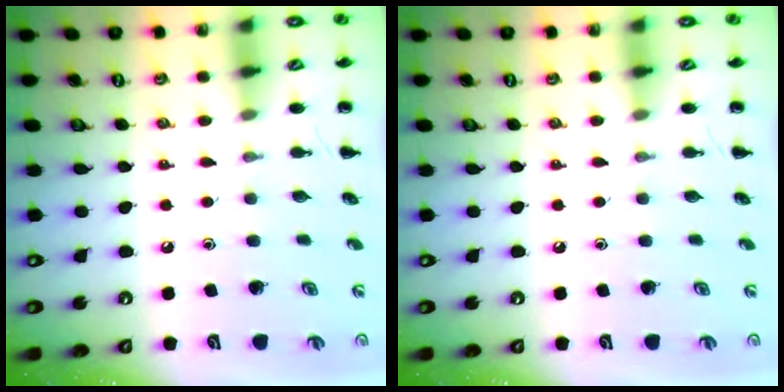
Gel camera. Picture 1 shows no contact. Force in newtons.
{"total": 0.0}